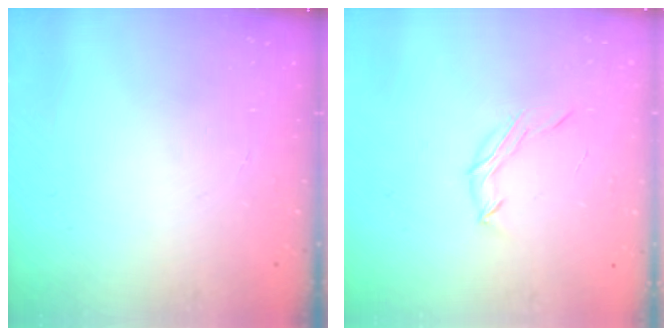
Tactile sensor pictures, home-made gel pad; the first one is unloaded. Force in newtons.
{"total": 5.7, "press": 5.6, "slide": 1.1}